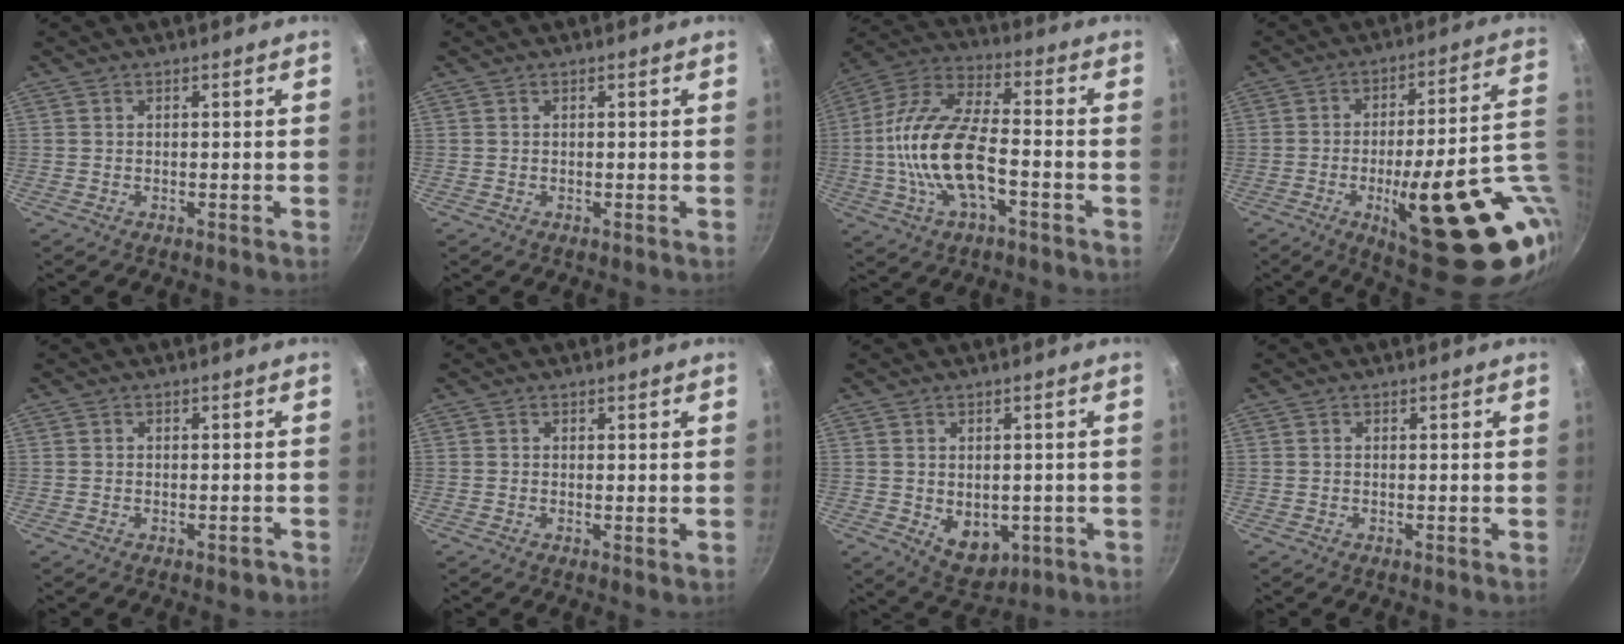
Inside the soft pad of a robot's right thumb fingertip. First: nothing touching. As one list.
[{"total": 0.0}, {"total": 17.6, "force": [-3.9, 8.1, 15.1], "torque": [-0.286, 0.036, -0.089]}, {"total": 27.6, "force": [-5.3, 8.5, 25.7], "torque": [-0.318, -0.003, -0.056]}, {"total": 1.6, "force": [-1.0, 0.9, 0.9], "torque": [-0.009, 0.012, -0.009]}, {"total": 0.7, "force": [0.1, 0.3, 0.6], "torque": [-0.011, -0.003, 0.000]}, {"total": 7.6, "force": [-1.3, 5.5, 5.1], "torque": [-0.048, -0.007, 0.000]}, {"total": 0.0}]